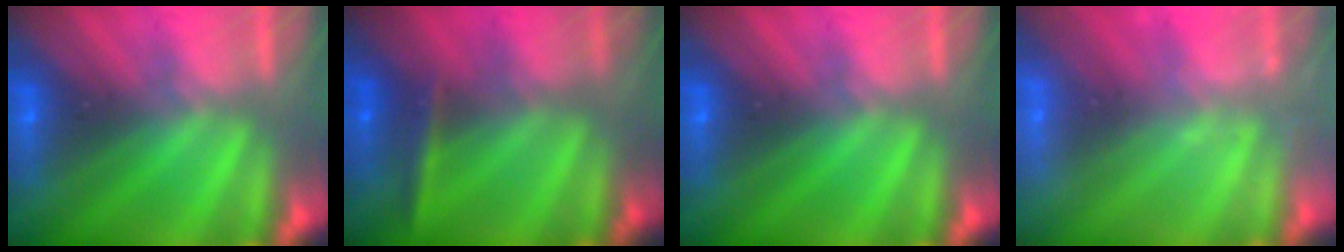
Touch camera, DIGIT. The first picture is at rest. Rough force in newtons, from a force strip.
{"total": 2.4}
{"total": 0.0}
{"total": 2.2}